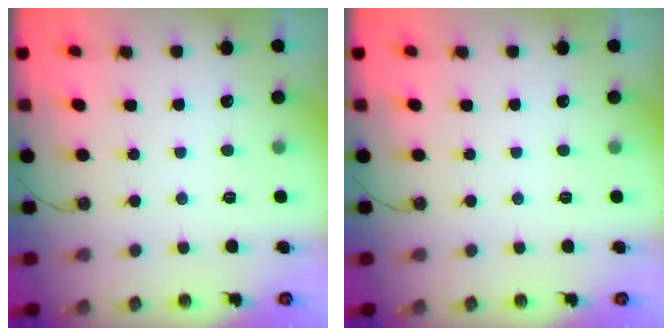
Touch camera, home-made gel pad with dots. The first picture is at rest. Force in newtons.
{"total": 0.0}